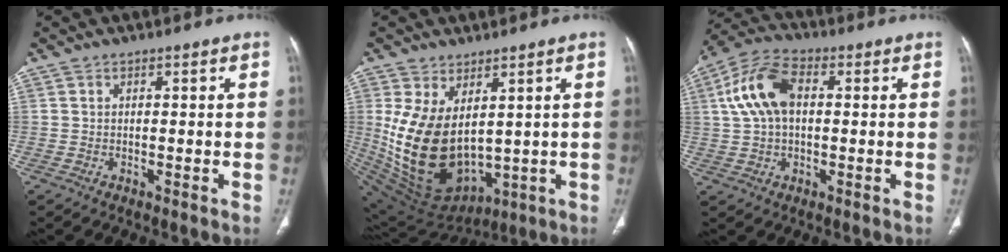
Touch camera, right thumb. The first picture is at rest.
{"total": 17.5, "force": [2.2, 10.6, 13.7], "torque": [-0.244, -0.030, 0.081]}
{"total": 11.2, "force": [1.8, 6.7, 8.8], "torque": [-0.179, 0.028, 0.029]}